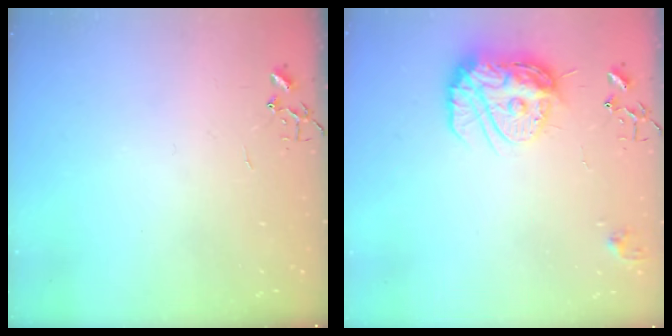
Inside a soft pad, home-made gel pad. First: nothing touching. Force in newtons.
{"total": 14.6, "press": 14.5, "slide": 1.5}